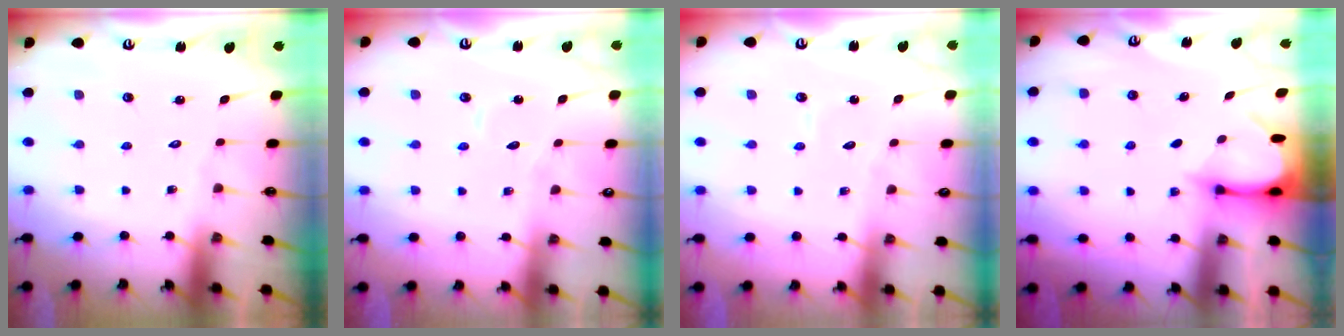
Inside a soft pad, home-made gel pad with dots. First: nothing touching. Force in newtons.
{"total": 3.9, "press": 3.9, "slide": 0.4}
{"total": 3.8, "press": 3.8, "slide": 0.3}
{"total": 3.4, "press": 3.4, "slide": 0.3}